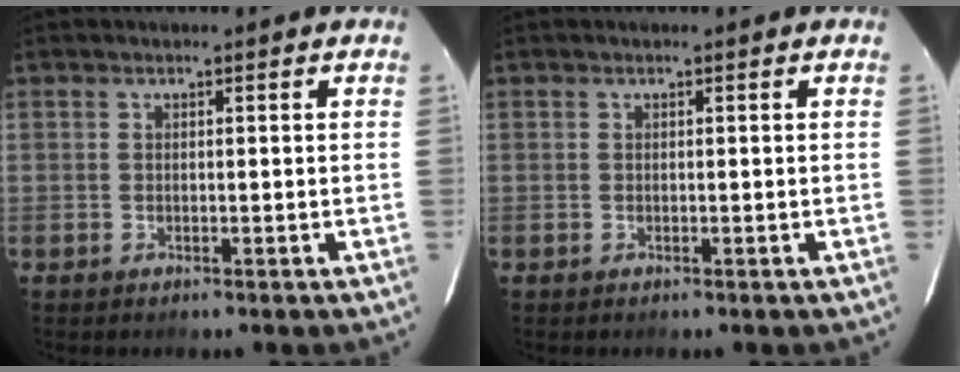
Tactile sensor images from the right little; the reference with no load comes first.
{"total": 0.0}